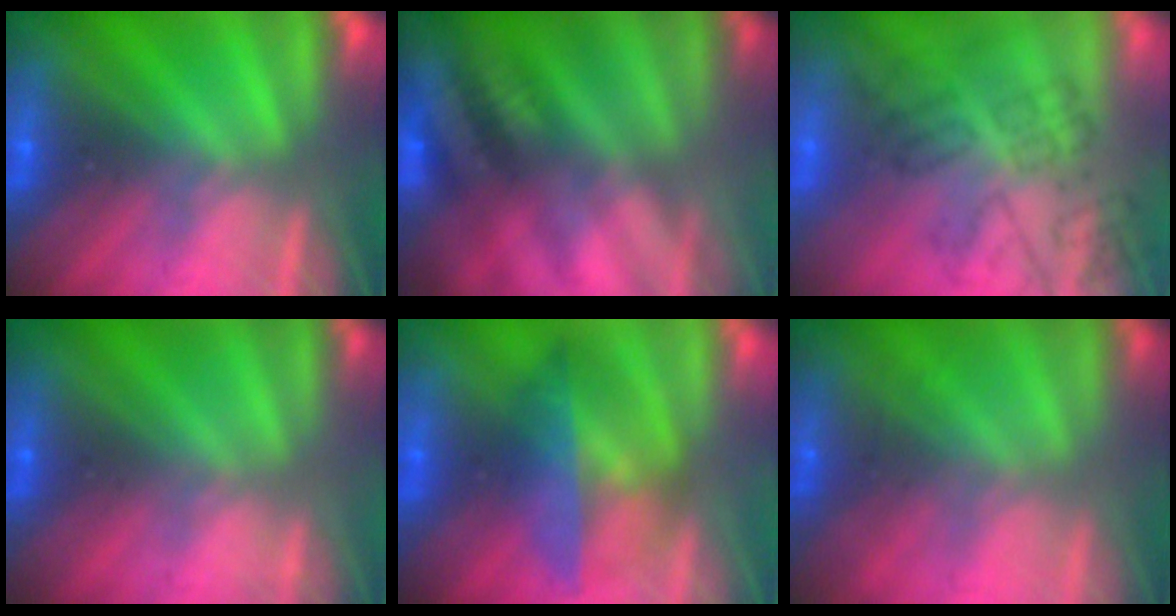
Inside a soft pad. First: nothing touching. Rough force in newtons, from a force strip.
{"total": 2.9}
{"total": 4.8}
{"total": 3.8}
{"total": 4.5}
{"total": 1.6}